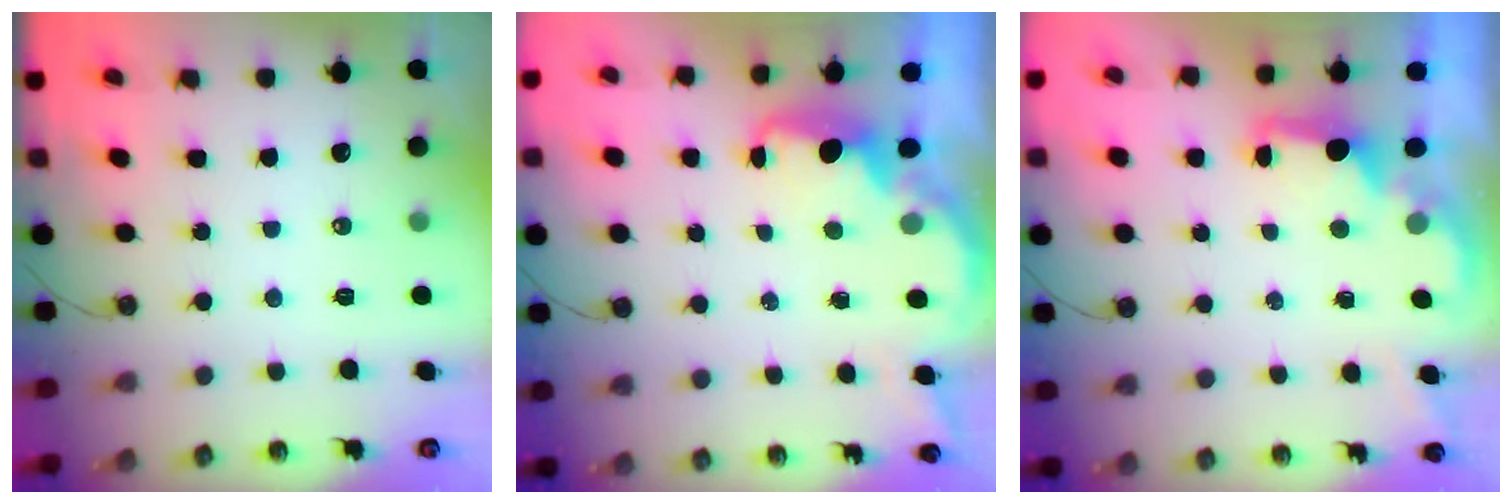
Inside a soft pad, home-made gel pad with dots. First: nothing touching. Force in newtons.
{"total": 2.4, "press": 2.3, "slide": 0.7}
{"total": 1.9, "press": 1.8, "slide": 0.8}